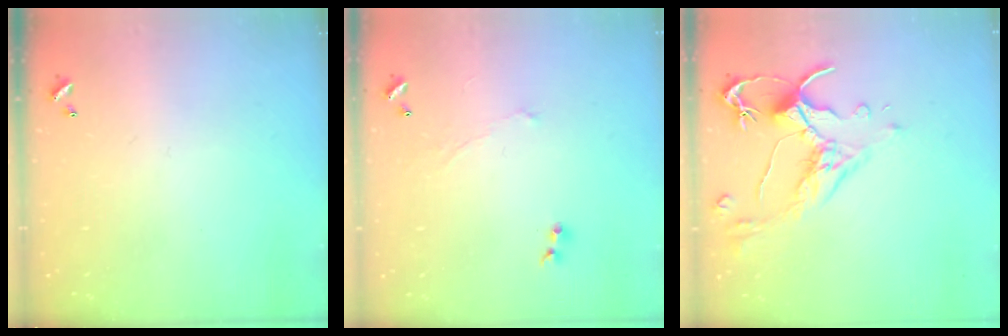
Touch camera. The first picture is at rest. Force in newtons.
{"total": 0.8, "press": 0.4, "slide": 0.7}
{"total": 2.5, "press": 2.1, "slide": 1.4}